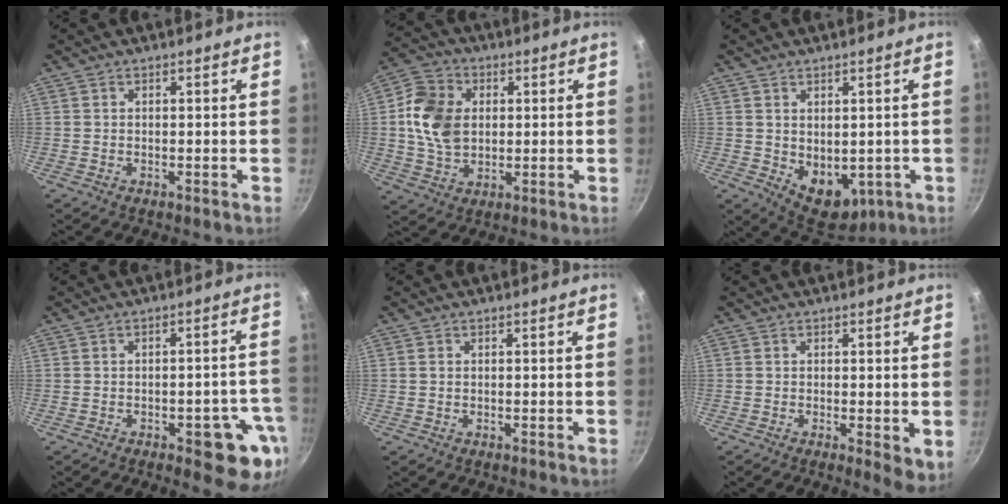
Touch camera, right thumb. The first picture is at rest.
{"total": 11.9, "force": [1.5, 8.9, 7.8], "torque": [-0.124, 0.002, 0.020]}
{"total": 8.7, "force": [-0.5, 6.0, 6.3], "torque": [-0.062, -0.017, 0.015]}
{"total": 10.3, "force": [-4.2, 4.1, 8.5], "torque": [-0.063, 0.018, -0.049]}
{"total": 0.5, "force": [0.1, 0.5, 0.3], "torque": [-0.005, 0.002, 0.001]}
{"total": 4.3, "force": [-0.2, 1.5, 4.1], "torque": [-0.049, -0.013, -0.002]}